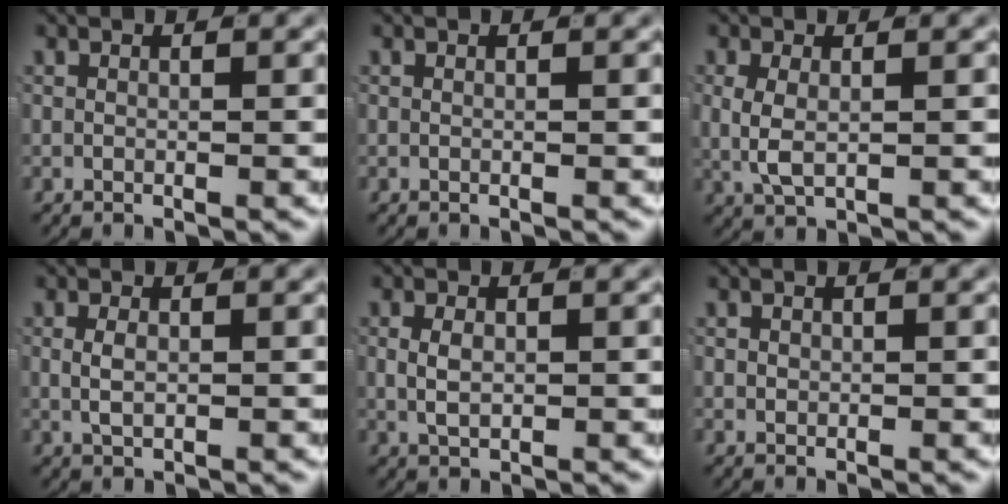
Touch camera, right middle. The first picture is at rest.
{"total": 0.0}
{"total": 2.8, "force": [0.2, 1.7, 2.3], "torque": [-0.055, -0.010, 0.013]}
{"total": 1.6, "force": [0.1, 0.8, 1.4], "torque": [-0.029, -0.005, 0.008]}
{"total": 2.2, "force": [0.1, 1.4, 1.7], "torque": [-0.034, -0.004, 0.009]}
{"total": 0.6, "force": [0.2, 0.4, 0.4], "torque": [-0.007, -0.003, 0.009]}